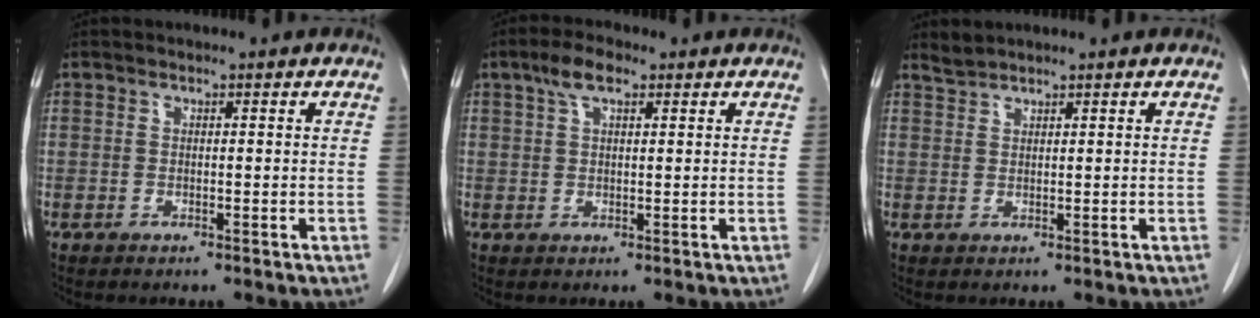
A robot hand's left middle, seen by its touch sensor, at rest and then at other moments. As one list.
[{"total": 4.0, "force": [2.3, 1.5, 2.9], "torque": [-0.061, 0.014, 0.044]}, {"total": 1.5, "force": [1.4, -0.1, -0.1], "torque": [-0.002, 0.005, 0.034]}]